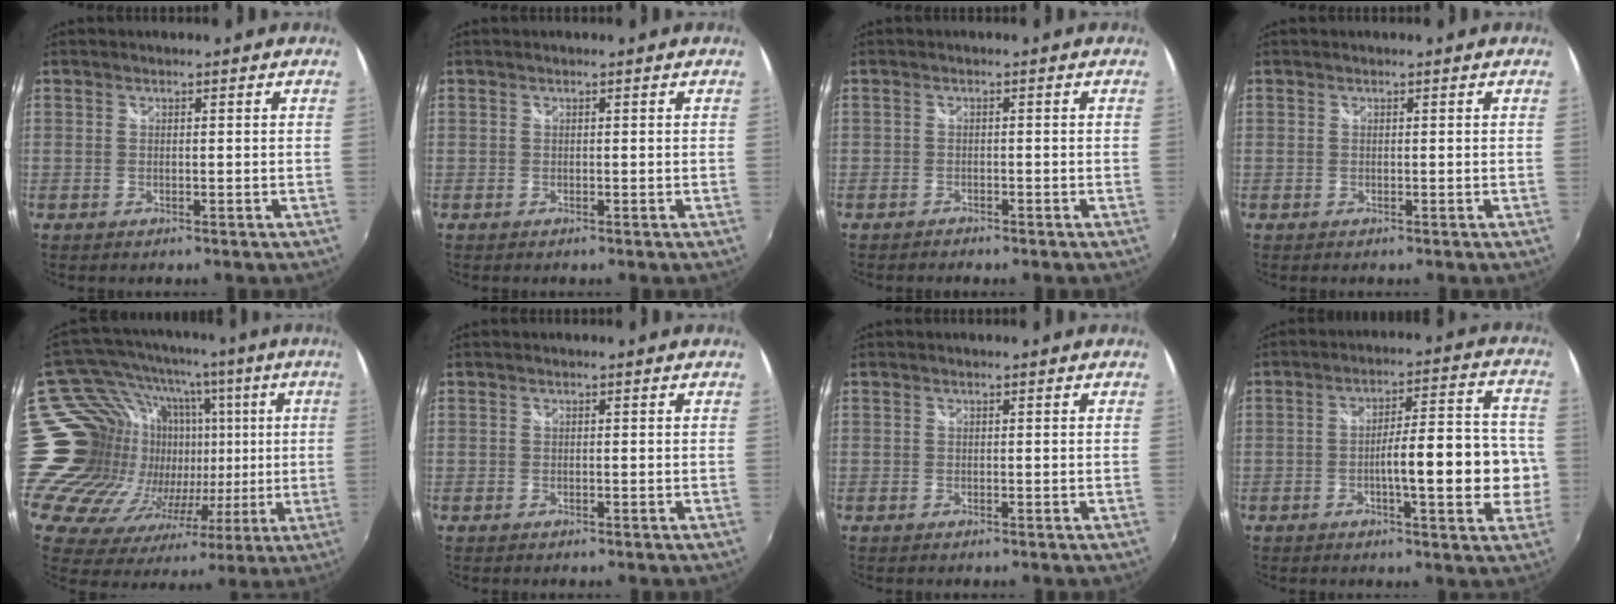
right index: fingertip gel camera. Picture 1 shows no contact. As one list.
[{"total": 0.0}, {"total": 1.7, "force": [-0.8, -1.3, -0.6], "torque": [0.009, -0.008, -0.011]}, {"total": 0.0}, {"total": 25.5, "force": [4.4, 20.3, 14.7], "torque": [-0.305, 0.046, 0.106]}, {"total": 0.0}, {"total": 0.0}, {"total": 12.8, "force": [-2.8, 2.9, 12.2], "torque": [-0.182, 0.010, -0.038]}]